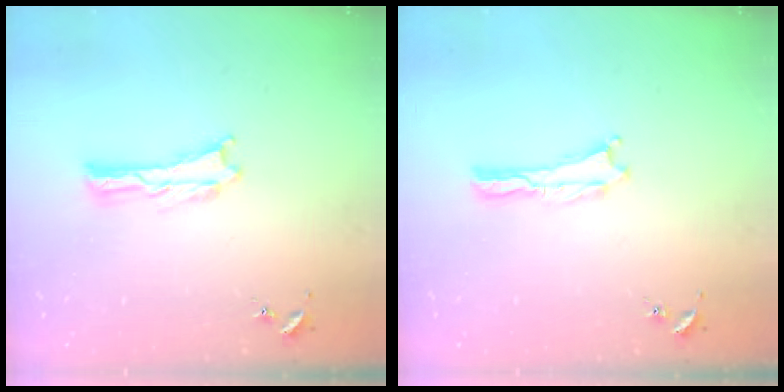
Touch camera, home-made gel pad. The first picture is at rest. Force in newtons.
{"total": 0.0}